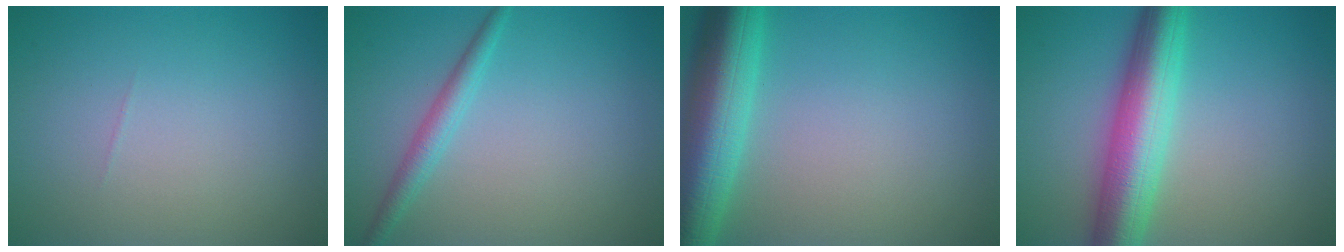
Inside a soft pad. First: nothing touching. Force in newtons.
{"total": 2.1, "press": 2.1, "slide": 0.1}
{"total": 8.6, "press": 8.6, "slide": 0.2}
{"total": 7.7, "press": 7.6, "slide": 0.3}